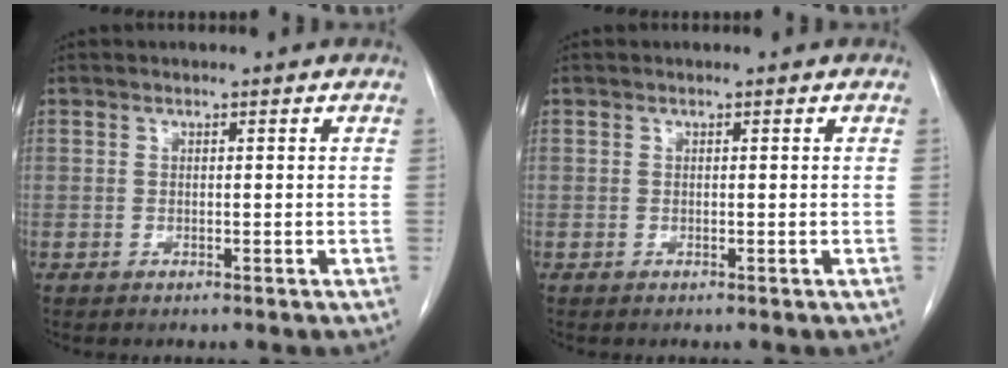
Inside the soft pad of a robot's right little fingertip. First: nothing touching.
{"total": 0.0}